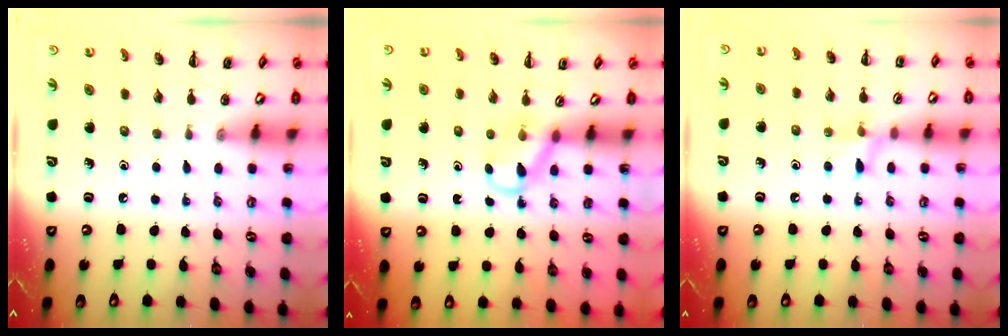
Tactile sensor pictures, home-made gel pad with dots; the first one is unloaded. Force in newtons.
{"total": 3.6, "press": 3.5, "slide": 1.1}
{"total": 6.8, "press": 6.6, "slide": 1.6}